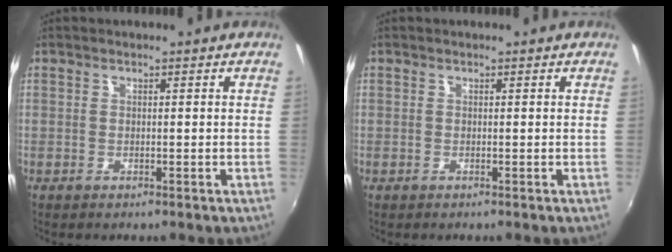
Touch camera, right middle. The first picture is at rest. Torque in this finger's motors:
{"motor_torque": [-0.03, -0.01, 0.00, 0.00]}